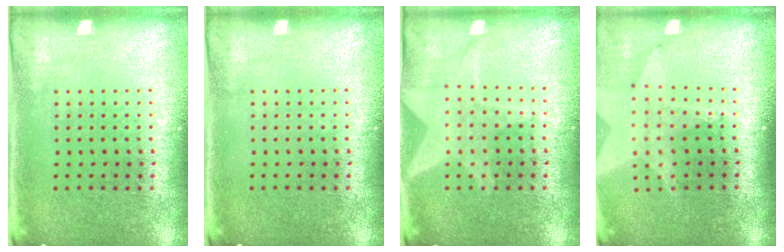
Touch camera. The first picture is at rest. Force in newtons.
{"total": 0.0}
{"total": 2.8, "press": 2.8, "slide": 0.3}
{"total": 1.9, "press": 1.5, "slide": 1.2}